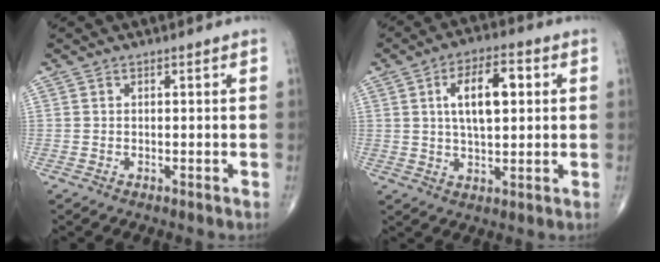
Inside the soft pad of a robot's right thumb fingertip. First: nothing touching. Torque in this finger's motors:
{"motor_torque": [0.64, 2.20, 0.73, 0.13, 0.11]}